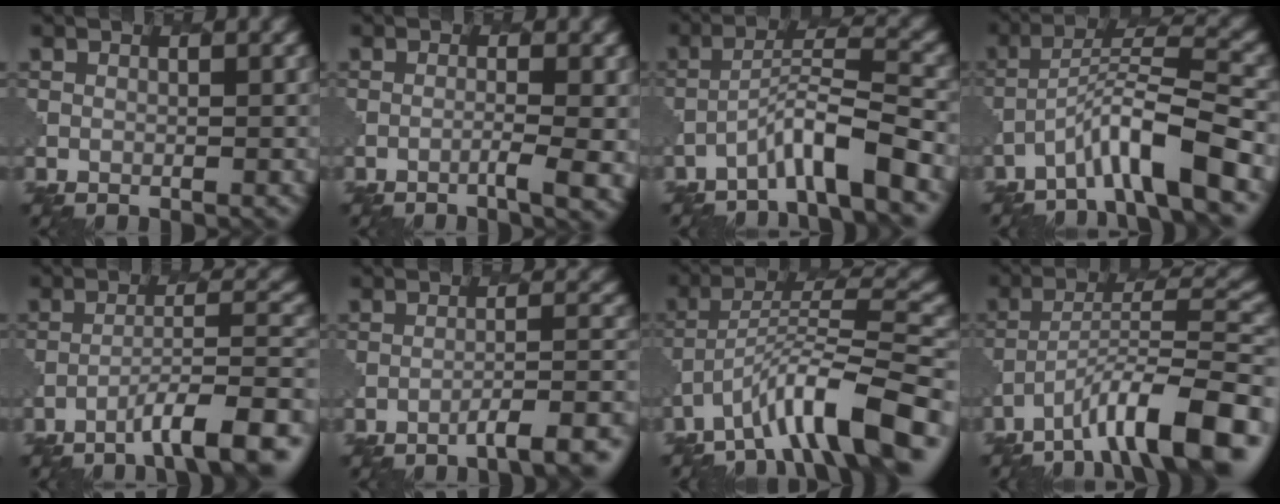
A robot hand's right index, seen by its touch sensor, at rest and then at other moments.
{"total": 2.5, "force": [-1.1, 0.2, 2.2], "torque": [-0.031, 0.005, -0.029]}
{"total": 4.9, "force": [-3.4, 0.3, 3.6], "torque": [-0.060, 0.015, -0.069]}
{"total": 6.7, "force": [-4.3, 0.7, 5.1], "torque": [-0.088, 0.014, -0.081]}
{"total": 8.2, "force": [-5.4, 1.4, 6.0], "torque": [-0.088, 0.013, -0.086]}
{"total": 5.5, "force": [-4.2, 0.8, 3.5], "torque": [-0.039, 0.015, -0.060]}
{"total": 9.6, "force": [-6.5, 2.3, 6.8], "torque": [-0.100, 0.017, -0.113]}
{"total": 10.9, "force": [-7.3, 2.5, 7.8], "torque": [-0.119, 0.018, -0.126]}